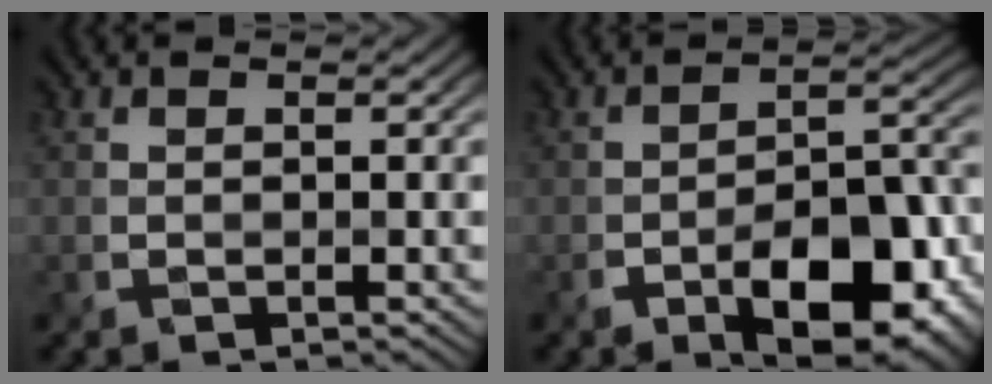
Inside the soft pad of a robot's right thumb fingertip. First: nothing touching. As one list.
[{"total": 11.8, "force": [-5.7, 5.3, 8.9], "torque": [-0.136, -0.008, -0.087]}]